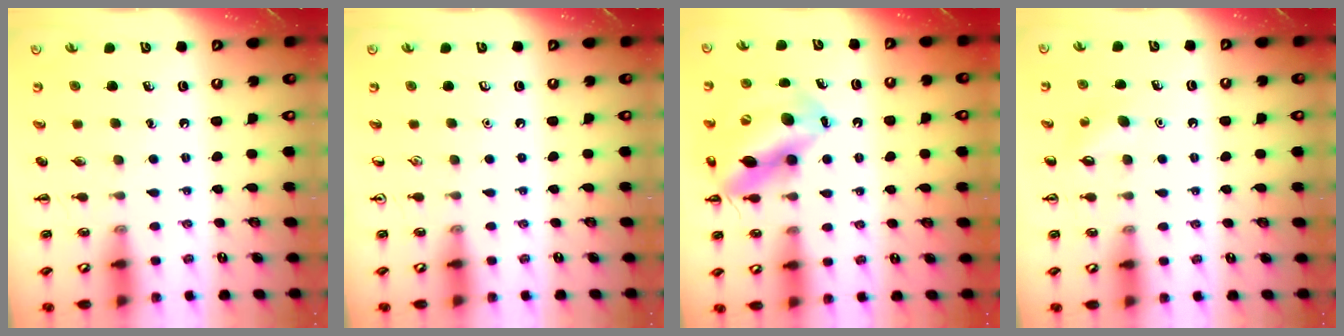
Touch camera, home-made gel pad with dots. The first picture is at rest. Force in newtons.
{"total": 0.0}
{"total": 16.8, "press": 16.6, "slide": 2.6}
{"total": 4.4, "press": 4.2, "slide": 1.2}